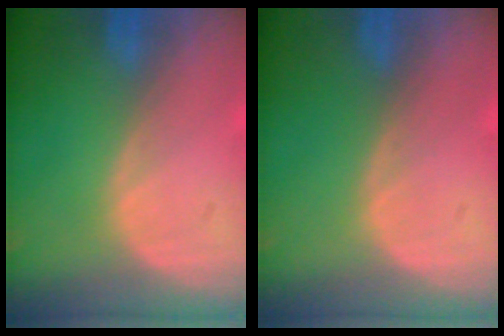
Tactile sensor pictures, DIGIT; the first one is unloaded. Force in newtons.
{"total": 0.0}